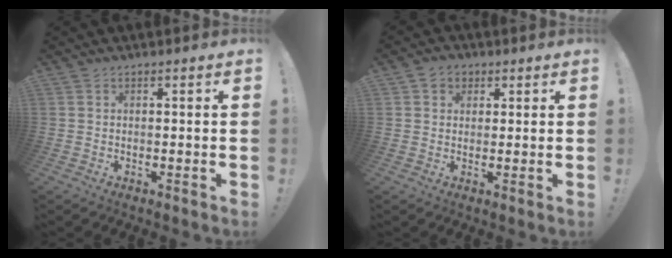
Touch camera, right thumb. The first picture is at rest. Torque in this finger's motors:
{"motor_torque": [-0.33, 0.29, 0.09, 0.14, 0.00]}